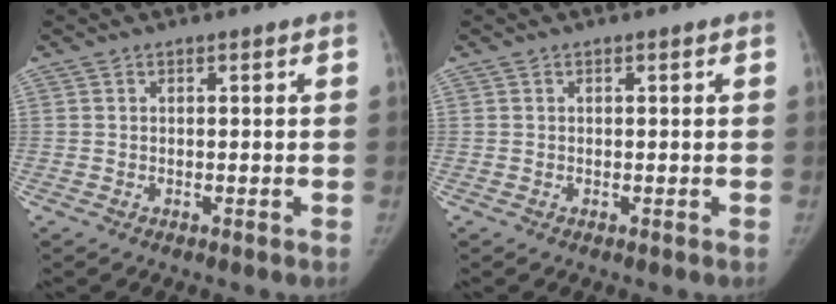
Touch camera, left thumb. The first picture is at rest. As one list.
[{"total": 0.0}]